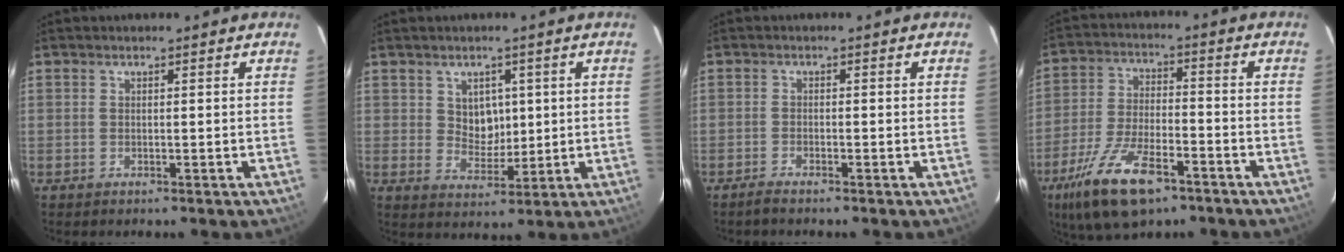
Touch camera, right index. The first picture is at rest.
{"total": 5.1, "force": [1.5, 4.4, 2.2], "torque": [-0.034, 0.005, 0.036]}
{"total": 1.7, "force": [-1.5, 0.0, 0.8], "torque": [-0.025, -0.002, -0.029]}
{"total": 15.1, "force": [-9.3, 5.7, 10.4], "torque": [-0.222, -0.026, -0.170]}